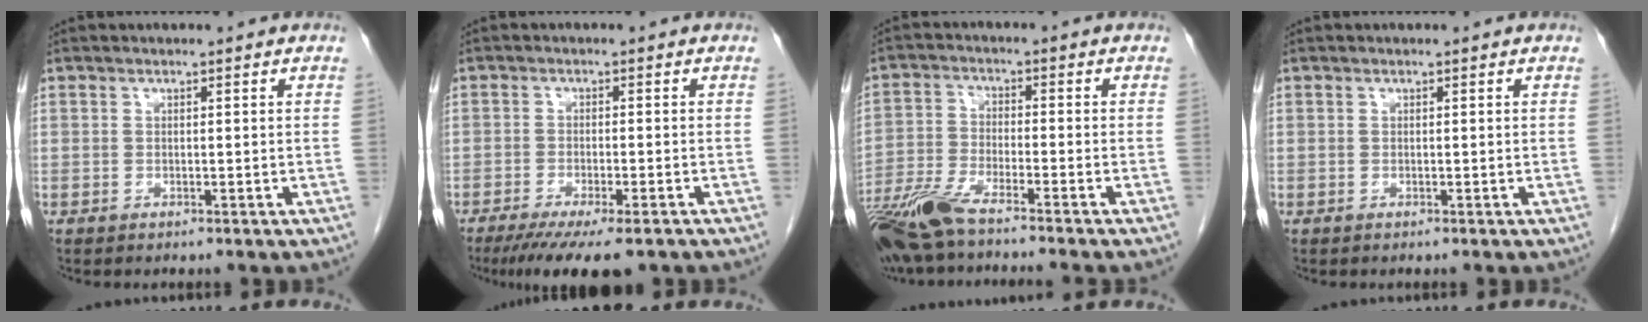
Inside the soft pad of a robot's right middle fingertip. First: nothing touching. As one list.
[{"total": 10.1, "force": [-7.6, 1.7, 6.5], "torque": [-0.088, -0.017, -0.115]}, {"total": 9.3, "force": [-7.6, -0.1, 5.5], "torque": [-0.105, -0.031, -0.142]}, {"total": 0.0}]